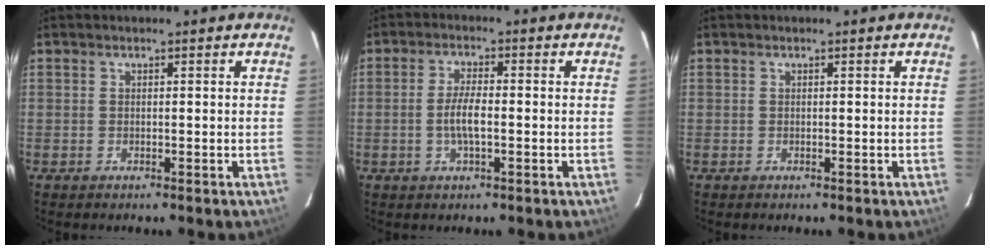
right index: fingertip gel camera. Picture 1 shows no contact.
{"total": 4.4, "force": [-1.0, 0.9, 4.2], "torque": [-0.086, 0.002, -0.020]}
{"total": 0.0}